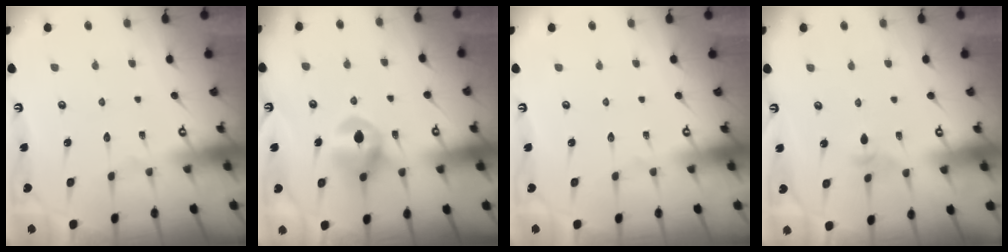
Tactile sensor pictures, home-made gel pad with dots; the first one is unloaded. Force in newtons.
{"total": 9.1, "press": 9.1, "slide": 0.3}
{"total": 0.0}
{"total": 3.2, "press": 3.1, "slide": 0.8}